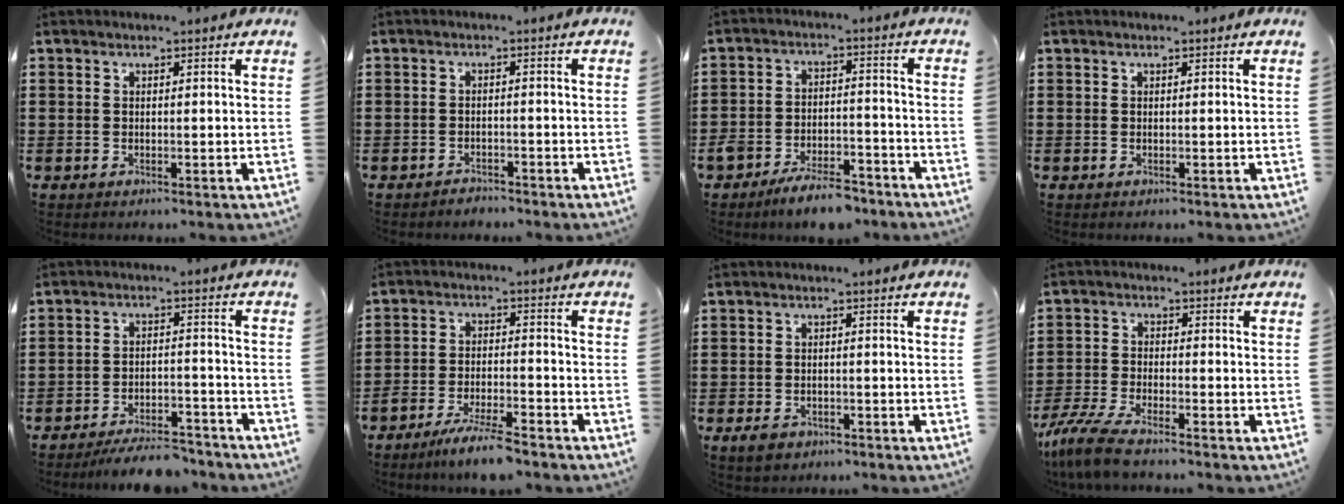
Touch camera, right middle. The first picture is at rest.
{"total": 1.7, "force": [-1.6, 0.3, -0.1], "torque": [-0.004, 0.003, -0.037]}
{"total": 7.1, "force": [-6.3, 1.8, 2.7], "torque": [-0.056, 0.012, -0.124]}
{"total": 0.0}
{"total": 5.8, "force": [-5.4, 0.8, 1.9], "torque": [-0.034, 0.003, -0.106]}
{"total": 6.0, "force": [-5.4, 0.2, 2.5], "torque": [-0.059, -0.008, -0.106]}
{"total": 2.0, "force": [-1.5, 1.1, 0.7], "torque": [-0.017, 0.001, -0.032]}
{"total": 5.5, "force": [-4.8, 0.7, 2.7], "torque": [-0.078, -0.014, -0.099]}